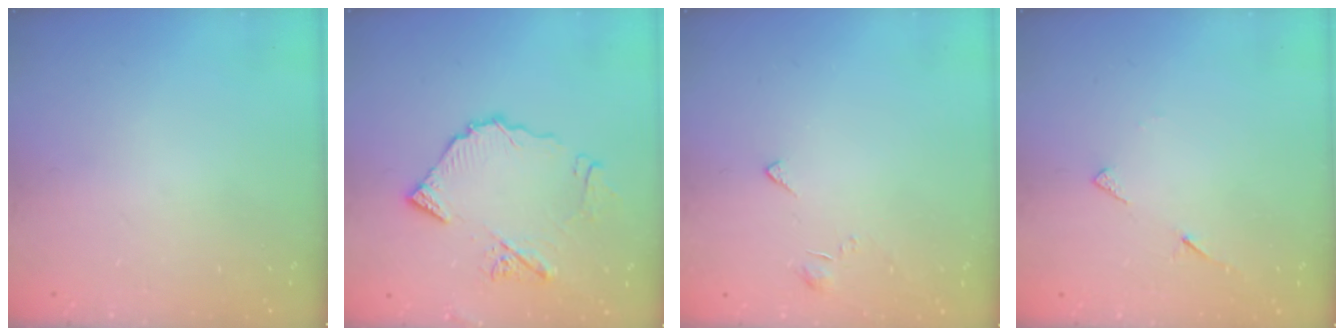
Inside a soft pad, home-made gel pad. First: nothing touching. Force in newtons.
{"total": 13.5, "press": 13.4, "slide": 1.6}
{"total": 2.7, "press": 2.6, "slide": 0.5}
{"total": 6.1, "press": 6.1, "slide": 0.5}